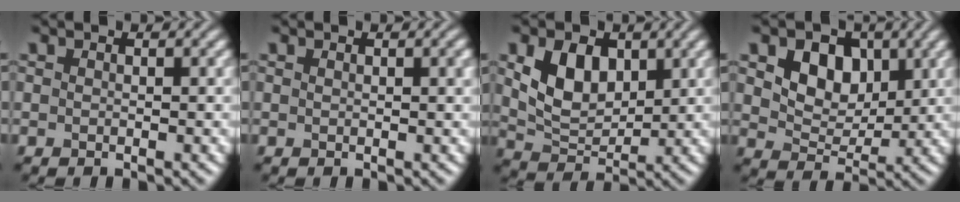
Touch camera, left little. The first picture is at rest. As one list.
[{"total": 0.9, "force": [0.5, 0.2, 0.8], "torque": [-0.011, 0.001, 0.008]}, {"total": 5.5, "force": [1.7, 3.7, 3.7], "torque": [-0.075, -0.005, 0.034]}, {"total": 5.8, "force": [2.1, 4.2, 3.5], "torque": [-0.073, -0.008, 0.034]}]